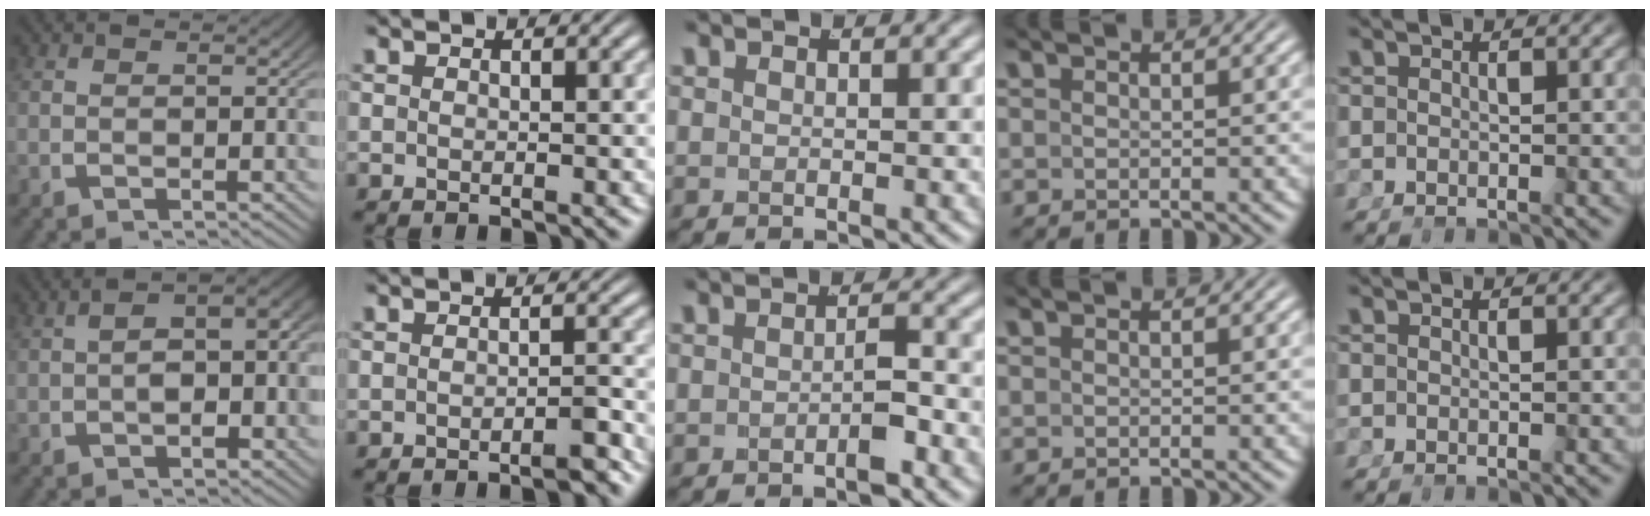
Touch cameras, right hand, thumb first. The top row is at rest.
{"thumb": {"total": 5.5, "force": [0.4, 3.2, 4.4], "torque": [-0.047, 0.008, 0.005]}, "index": {"total": 1.7, "force": [-1.4, 0.1, 0.9], "torque": [-0.014, 0.002, -0.029]}, "middle": {"total": 1.9, "force": [-1.2, 0.1, 1.6], "torque": [-0.012, 0.003, -0.022]}}